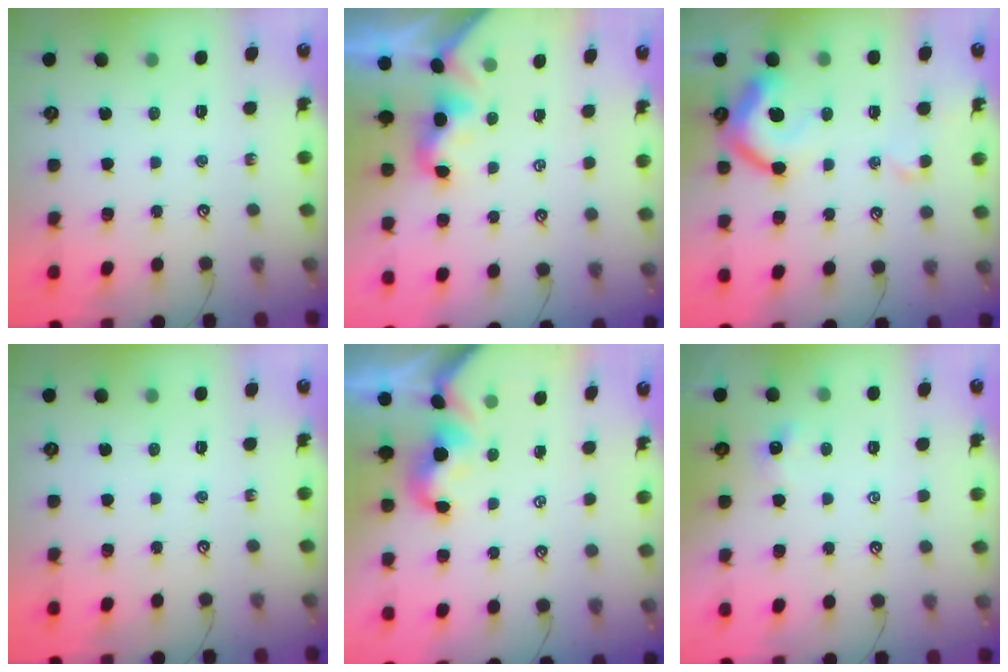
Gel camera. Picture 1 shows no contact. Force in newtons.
{"total": 1.9, "press": 1.8, "slide": 0.5}
{"total": 10.6, "press": 10.5, "slide": 1.5}
{"total": 0.0}
{"total": 1.2, "press": 1.1, "slide": 0.6}
{"total": 1.2, "press": 1.1, "slide": 0.4}